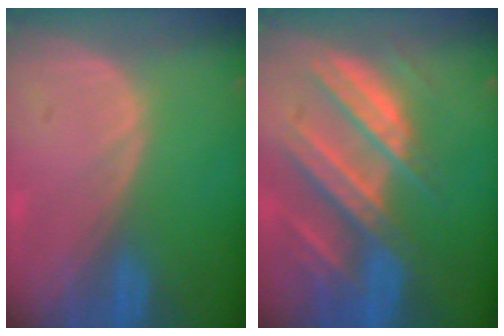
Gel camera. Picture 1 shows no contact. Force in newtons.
{"total": 10.6, "press": 9.3, "slide": 5.0}